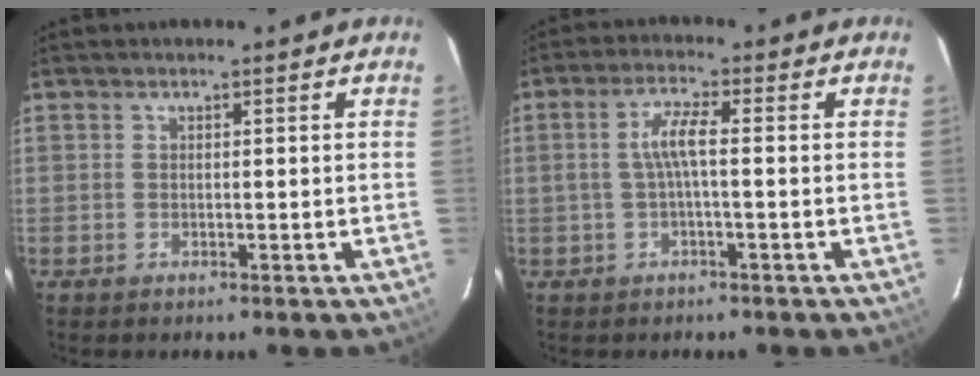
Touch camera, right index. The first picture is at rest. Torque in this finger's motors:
{"motor_torque": [0.51, -0.16, 0.41, 0.09]}